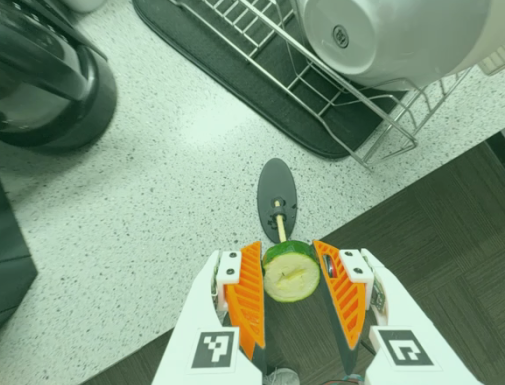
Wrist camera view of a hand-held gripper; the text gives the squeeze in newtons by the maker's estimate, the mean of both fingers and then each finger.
{"total": 9.2, "left": 9.3, "right": 9.1}